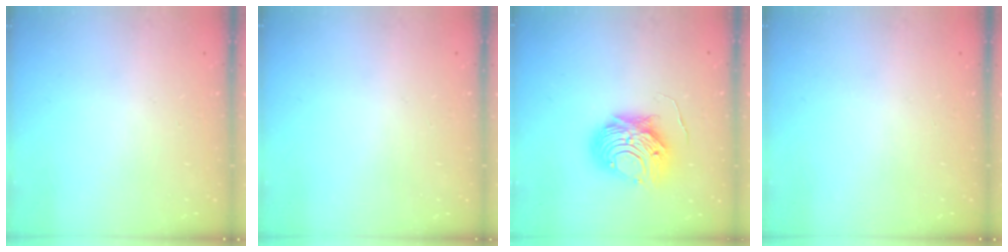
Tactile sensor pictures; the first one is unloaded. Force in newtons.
{"total": 0.0}
{"total": 10.5, "press": 10.5, "slide": 1.0}
{"total": 0.0}